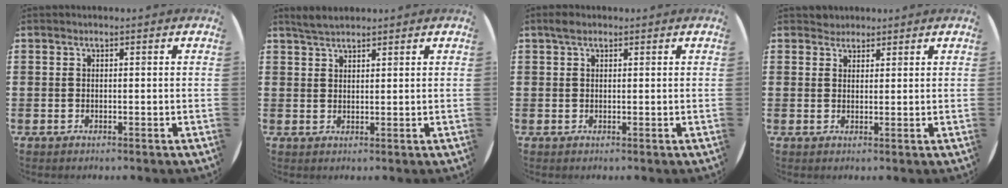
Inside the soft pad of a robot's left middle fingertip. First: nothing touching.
{"total": 2.5, "force": [2.3, 0.6, 0.8], "torque": [-0.020, 0.006, 0.044]}
{"total": 1.3, "force": [0.9, 0.7, 0.6], "torque": [-0.006, 0.003, 0.015]}
{"total": 1.8, "force": [1.6, 0.7, -0.2], "torque": [0.009, 0.001, 0.031]}